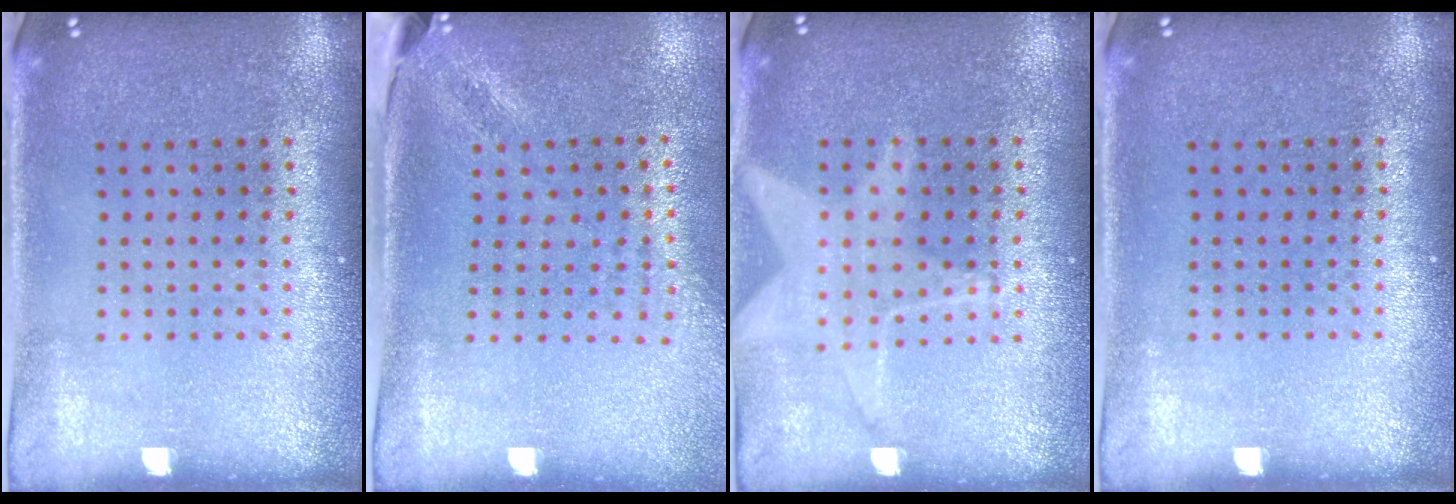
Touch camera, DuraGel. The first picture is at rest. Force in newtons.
{"total": 1.9, "press": 1.5, "slide": 1.2}
{"total": 1.3, "press": 1.2, "slide": 0.4}
{"total": 0.0}